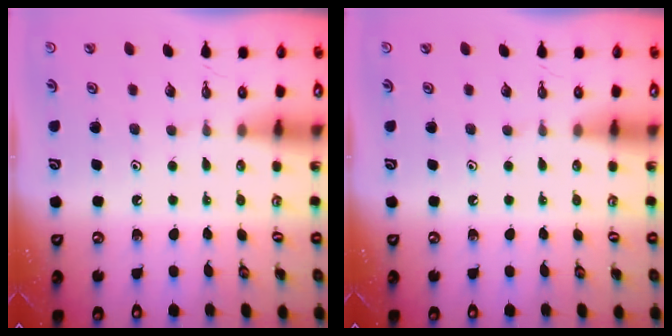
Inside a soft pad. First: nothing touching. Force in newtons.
{"total": 0.0}